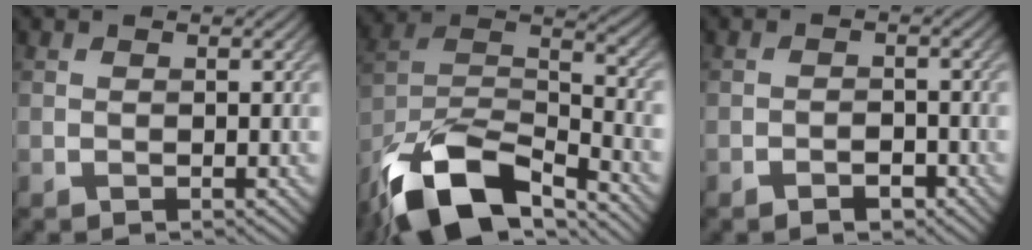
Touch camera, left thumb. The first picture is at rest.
{"total": 15.5, "force": [-10.8, 6.2, 9.3], "torque": [-0.208, -0.018, -0.197]}
{"total": 2.0, "force": [-1.4, 1.0, 1.0], "torque": [-0.011, 0.002, -0.024]}